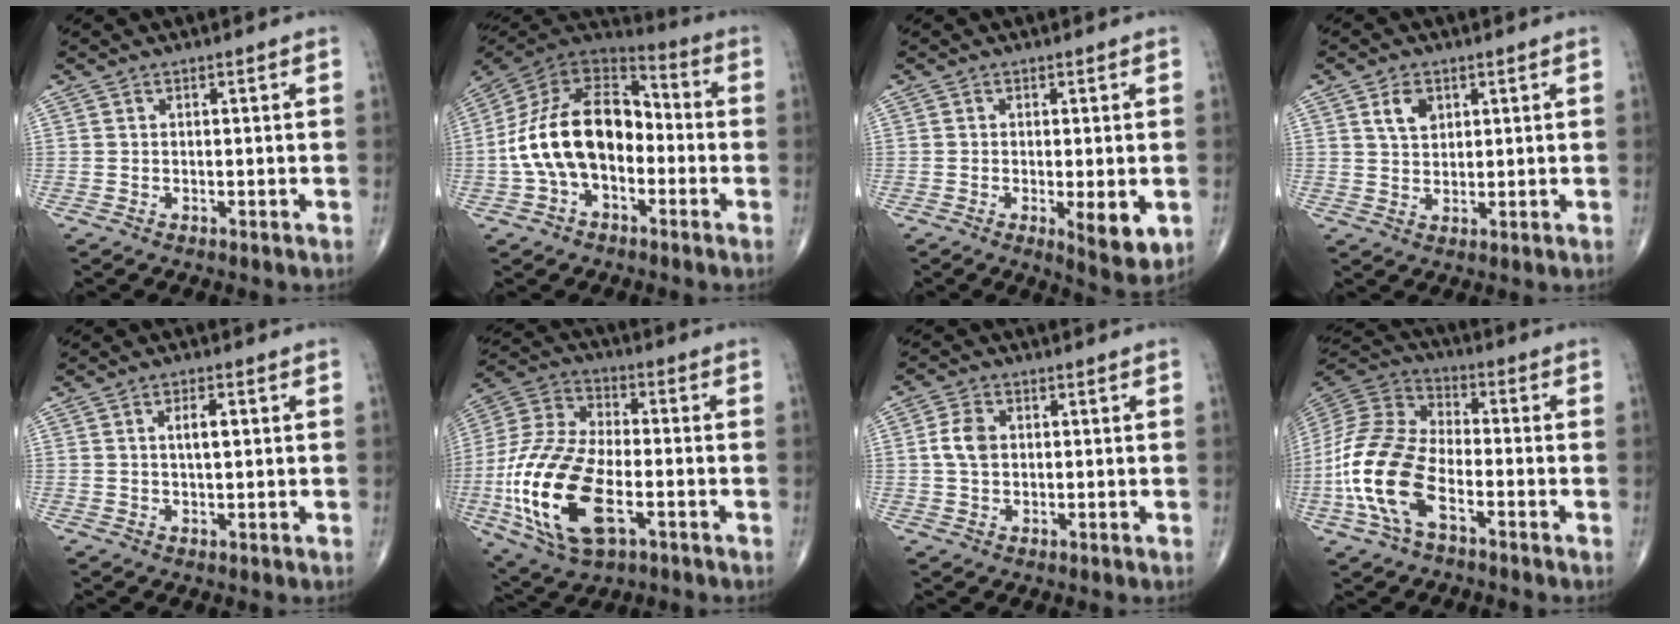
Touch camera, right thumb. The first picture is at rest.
{"total": 18.9, "force": [-2.9, 11.7, 14.5], "torque": [-0.249, 0.051, -0.060]}
{"total": 6.4, "force": [-1.4, 1.9, 5.9], "torque": [-0.084, -0.018, -0.020]}
{"total": 4.4, "force": [2.0, 2.9, 2.7], "torque": [-0.036, -0.011, 0.037]}
{"total": 3.4, "force": [0.7, 1.3, 3.0], "torque": [-0.052, 0.001, 0.012]}
{"total": 22.5, "force": [-6.2, 11.2, 18.6], "torque": [-0.397, 0.010, -0.106]}
{"total": 4.5, "force": [0.5, 3.1, 3.2], "torque": [-0.063, 0.004, 0.005]}
{"total": 16.5, "force": [-5.7, 8.4, 13.0], "torque": [-0.281, 0.031, -0.116]}